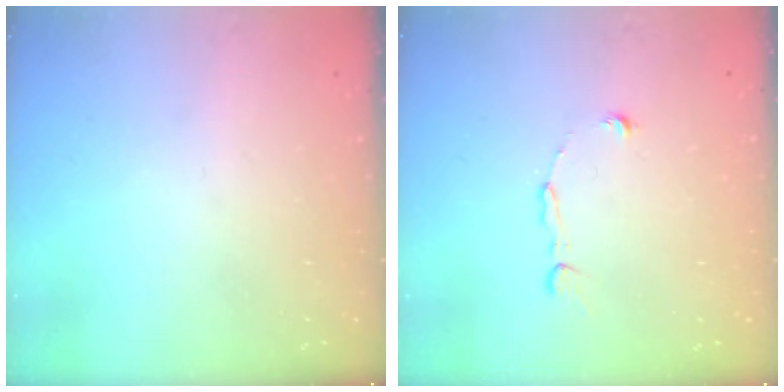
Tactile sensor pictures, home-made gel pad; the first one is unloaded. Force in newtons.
{"total": 3.2, "press": 3.2, "slide": 0.1}